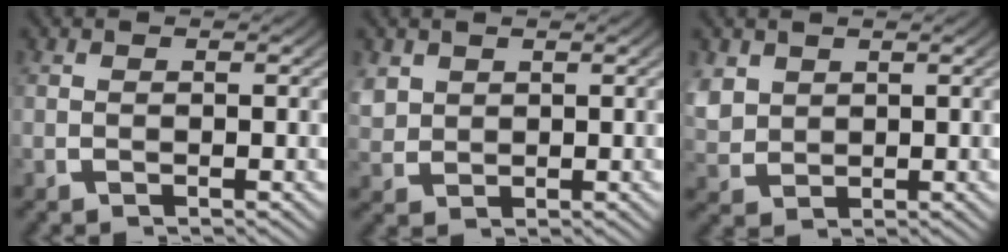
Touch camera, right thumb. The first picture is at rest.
{"total": 2.5, "force": [1.0, 2.1, 1.0], "torque": [-0.032, -0.010, 0.034]}
{"total": 3.3, "force": [0.9, 2.8, 1.6], "torque": [-0.052, -0.017, 0.036]}